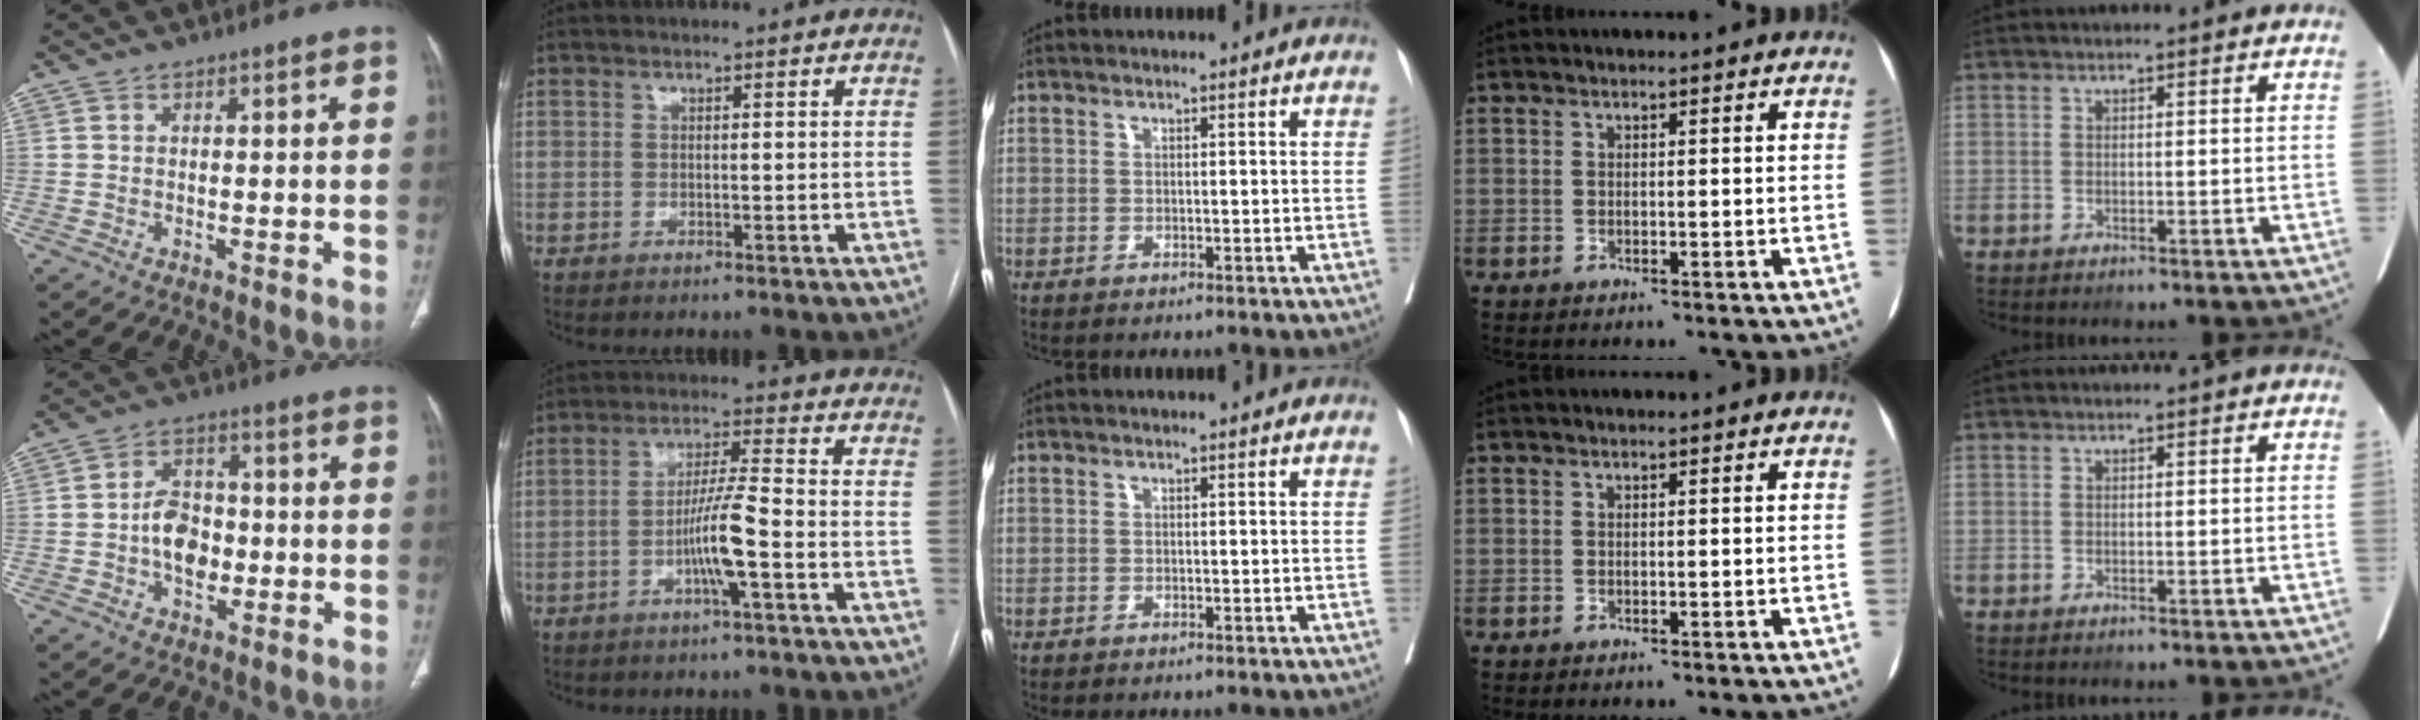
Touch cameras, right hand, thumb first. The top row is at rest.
{"thumb": {"total": 8.0, "force": [-1.4, 5.6, 5.5], "torque": [-0.069, 0.017, -0.029]}, "index": {"total": 7.0, "force": [-2.4, -0.3, 6.6], "torque": [-0.129, 0.002, -0.046]}}